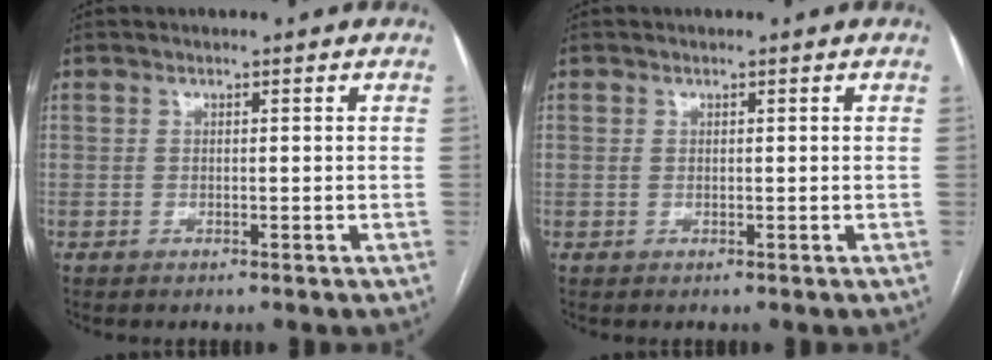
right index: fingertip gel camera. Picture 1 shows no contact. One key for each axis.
{"total": 0.7, "fx": 0.2, "fy": 0.5, "fz": 0.3, "tx": -0.006, "ty": 0.002, "tz": 0.003}